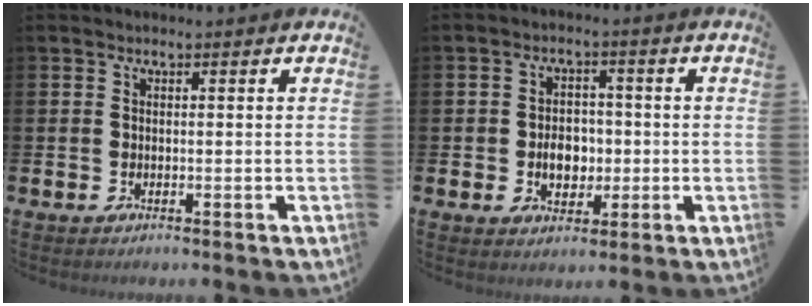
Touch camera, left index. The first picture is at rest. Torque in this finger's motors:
{"motor_torque": [0.94, 0.04, 0.11, 0.12]}